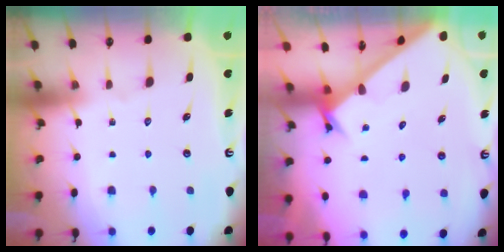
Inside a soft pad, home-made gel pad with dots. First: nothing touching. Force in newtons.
{"total": 2.5, "press": 2.5, "slide": 0.2}